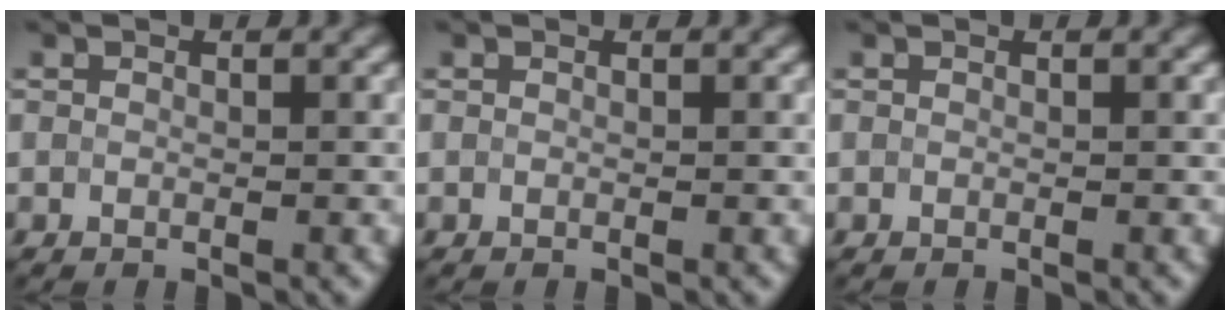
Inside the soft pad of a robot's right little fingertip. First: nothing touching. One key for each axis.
{"total": 0.0}
{"total": 0.0}